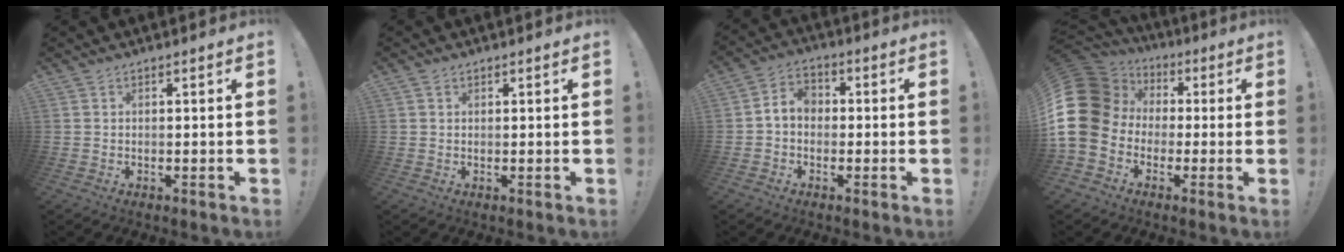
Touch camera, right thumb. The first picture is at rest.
{"total": 0.9, "force": [0.5, 0.6, 0.1], "torque": [-0.001, 0.000, 0.010]}
{"total": 5.7, "force": [-0.6, 4.4, 3.6], "torque": [-0.080, 0.017, -0.007]}
{"total": 18.5, "force": [0.7, 15.1, 10.6], "torque": [-0.204, 0.009, 0.034]}